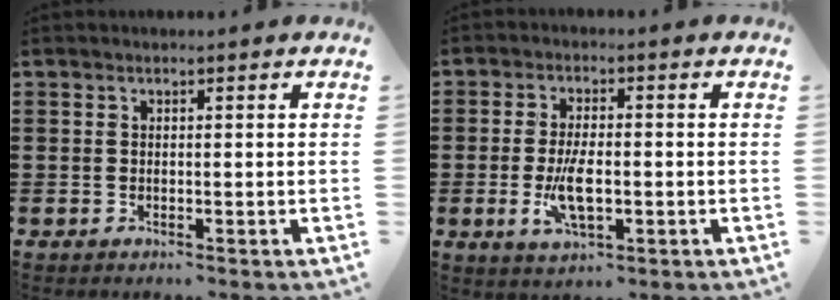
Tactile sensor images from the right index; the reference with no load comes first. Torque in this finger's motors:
{"motor_torque": [1.48, 0.66, 0.59, 0.13]}